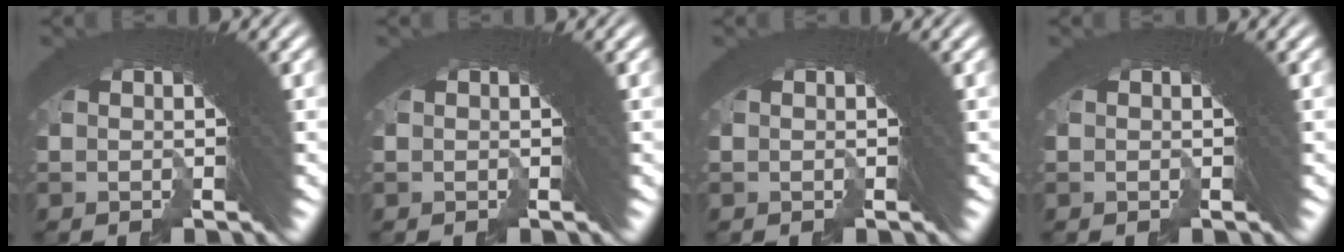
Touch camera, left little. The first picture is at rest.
{"total": 0.0}
{"total": 0.0}
{"total": 0.0}